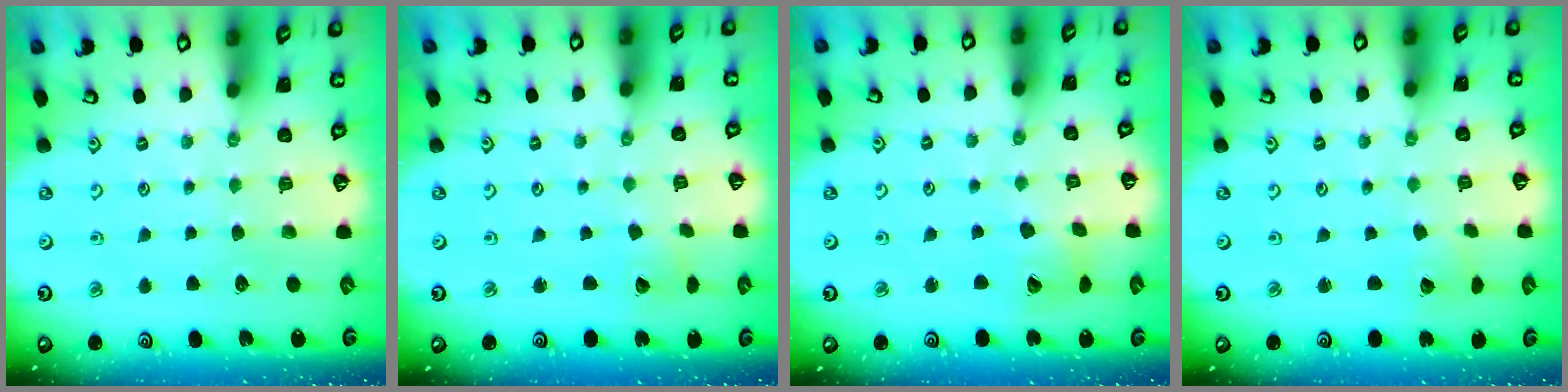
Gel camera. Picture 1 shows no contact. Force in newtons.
{"total": 4.2, "press": 4.1, "slide": 0.3}
{"total": 8.3, "press": 8.2, "slide": 1.2}
{"total": 2.3, "press": 2.3, "slide": 0.1}